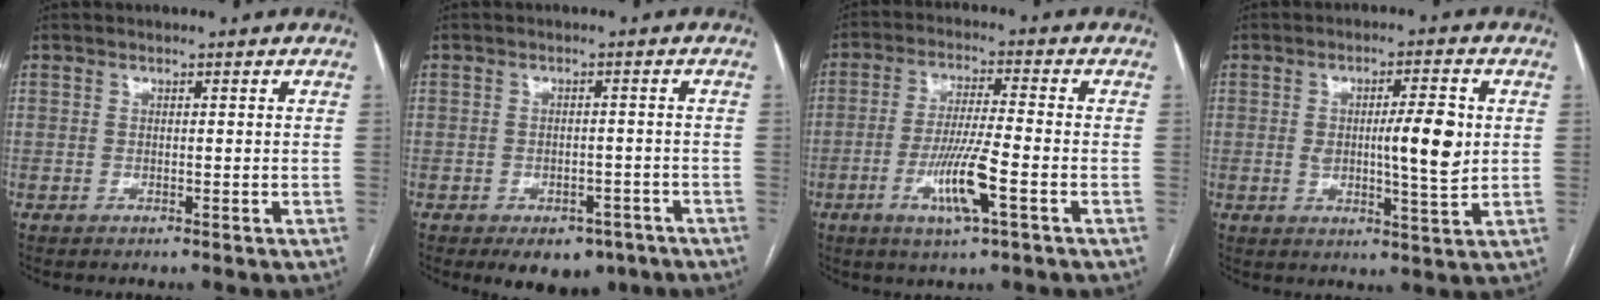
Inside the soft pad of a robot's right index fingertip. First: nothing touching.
{"total": 6.7, "force": [-4.6, 3.9, 3.0], "torque": [-0.026, 0.005, -0.057]}
{"total": 8.9, "force": [-3.3, 0.2, 8.2], "torque": [-0.159, -0.009, -0.059]}
{"total": 8.1, "force": [0.9, 1.6, 7.9], "torque": [-0.119, 0.003, 0.018]}